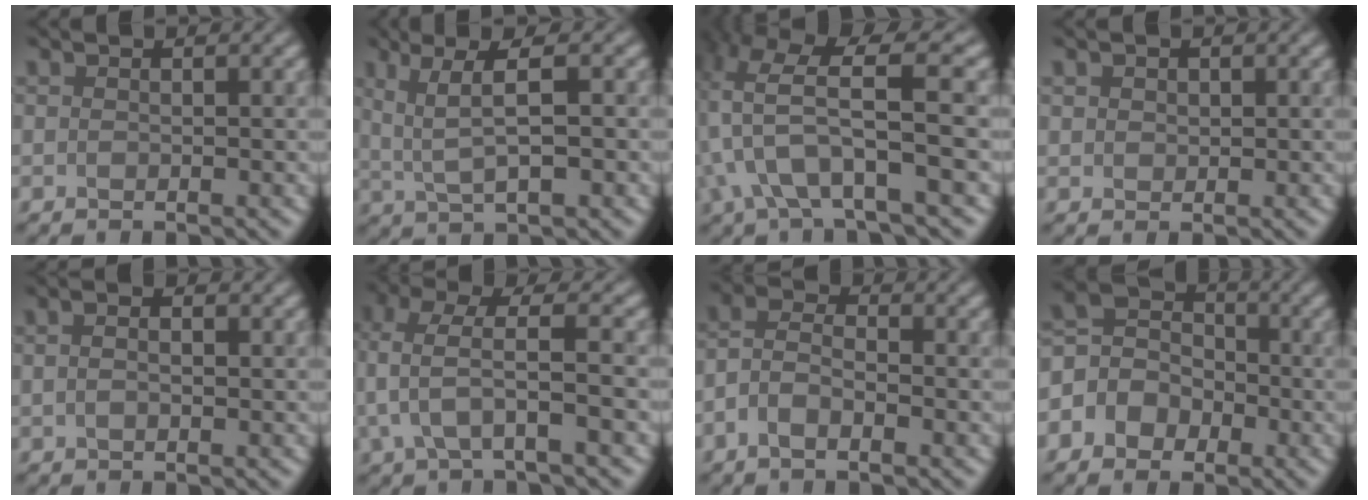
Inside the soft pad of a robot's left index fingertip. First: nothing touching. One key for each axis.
{"total": 4.4, "fx": 1.1, "fy": 1.3, "fz": 4.0, "tx": -0.076, "ty": 0.002, "tz": 0.029}
{"total": 7.0, "fx": -1.4, "fy": 2.3, "fz": 6.4, "tx": -0.126, "ty": 0.010, "tz": -0.025}
{"total": 1.5, "fx": 0.7, "fy": 1.2, "fz": 0.5, "tx": -0.005, "ty": 0.014, "tz": 0.008}
{"total": 2.5, "fx": 0.8, "fy": 1.5, "fz": 1.9, "tx": -0.027, "ty": 0.006, "tz": -0.001}
{"total": 4.1, "fx": 0.3, "fy": 1.4, "fz": 3.8, "tx": -0.089, "ty": 0.007, "tz": 0.006}
{"total": 3.3, "fx": -1.6, "fy": 1.7, "fz": 2.3, "tx": -0.044, "ty": 0.011, "tz": -0.041}
{"total": 5.1, "fx": -1.6, "fy": 4.4, "fz": 2.1, "tx": -0.041, "ty": 0.014, "tz": -0.046}